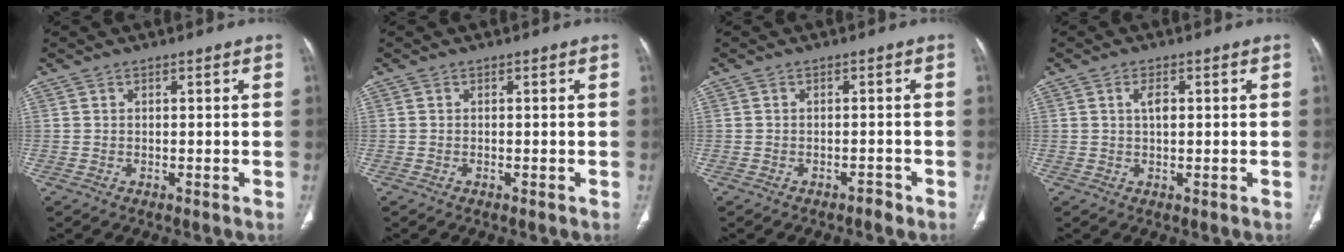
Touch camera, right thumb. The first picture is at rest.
{"total": 0.0}
{"total": 1.3, "force": [-1.1, 0.6, 0.4], "torque": [-0.005, 0.007, -0.015]}
{"total": 2.5, "force": [0.5, 1.1, 2.2], "torque": [-0.039, 0.000, 0.008]}